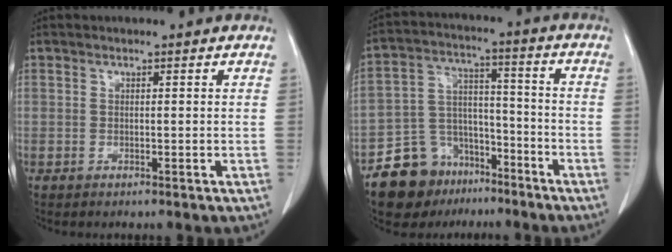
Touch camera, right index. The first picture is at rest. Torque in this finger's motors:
{"motor_torque": [-0.21, -0.13, -0.33, -0.11]}